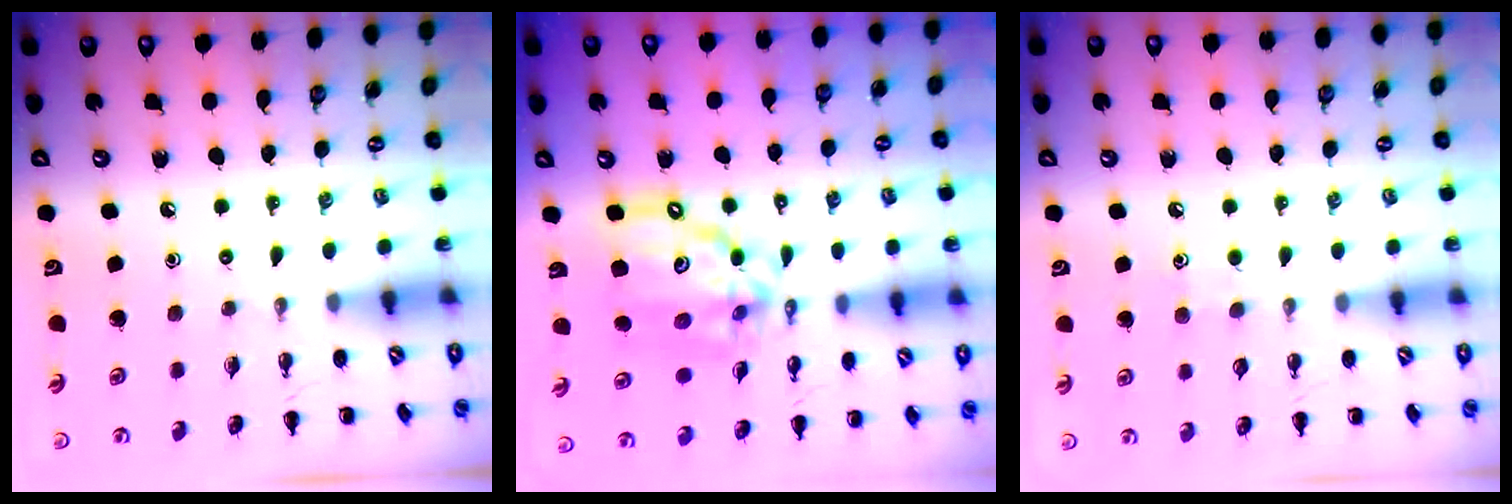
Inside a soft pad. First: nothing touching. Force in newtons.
{"total": 14.3, "press": 13.8, "slide": 3.9}
{"total": 4.6, "press": 4.4, "slide": 1.4}